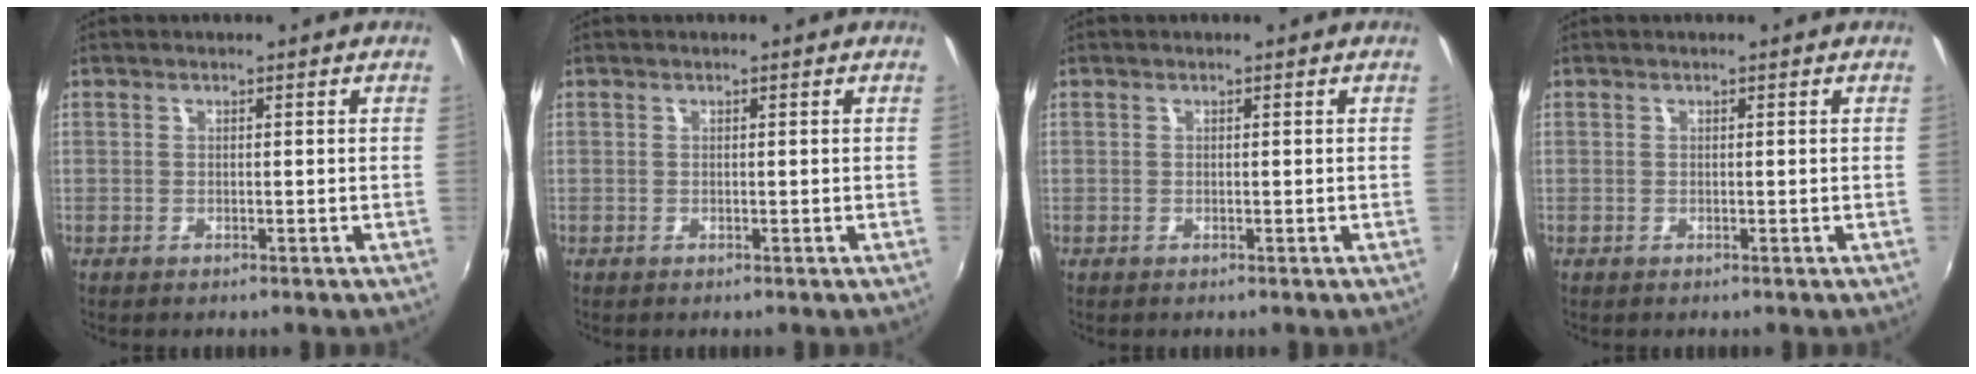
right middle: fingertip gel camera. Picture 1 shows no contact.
{"total": 0.0}
{"total": 0.0}
{"total": 0.0}